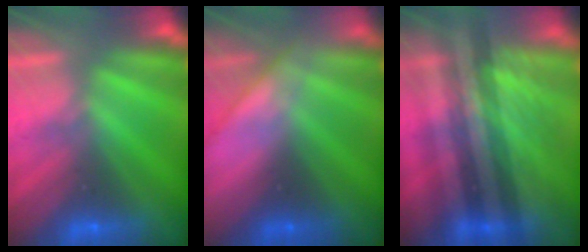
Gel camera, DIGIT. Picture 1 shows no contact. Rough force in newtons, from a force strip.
{"total": 2.9}
{"total": 3.8}